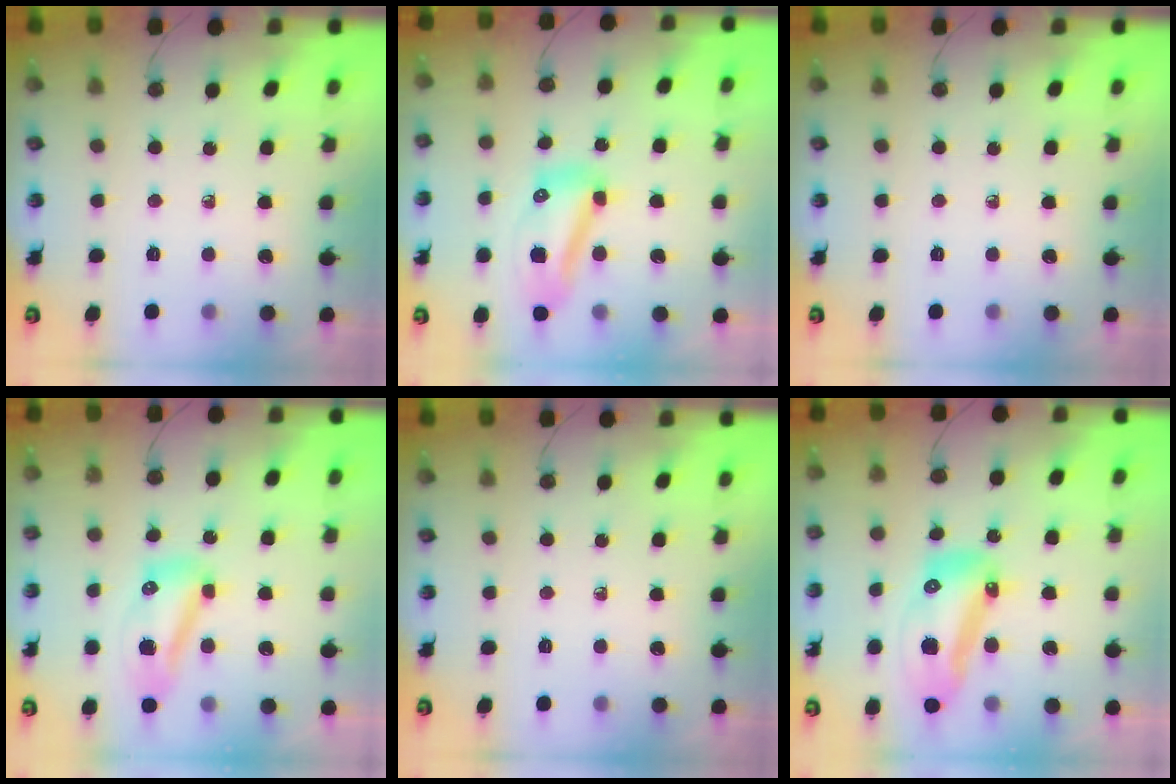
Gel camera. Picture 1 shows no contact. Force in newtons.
{"total": 11.0, "press": 11.0, "slide": 1.2}
{"total": 0.0}
{"total": 10.2, "press": 10.2, "slide": 0.4}
{"total": 0.0}
{"total": 15.0, "press": 14.8, "slide": 1.8}